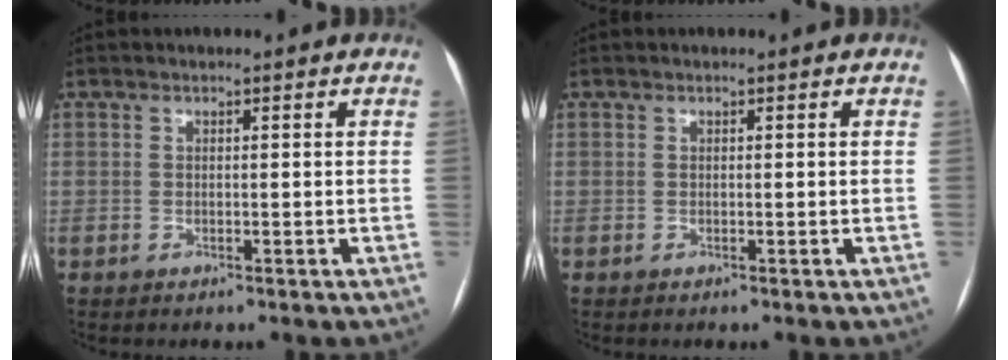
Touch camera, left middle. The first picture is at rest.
{"total": 0.0}